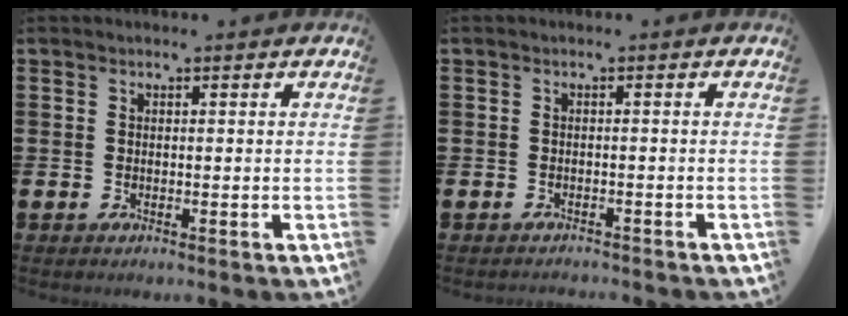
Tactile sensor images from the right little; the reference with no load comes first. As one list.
[{"total": 0.8, "force": [-0.8, 0.0, 0.0], "torque": [-0.002, 0.001, -0.016]}]